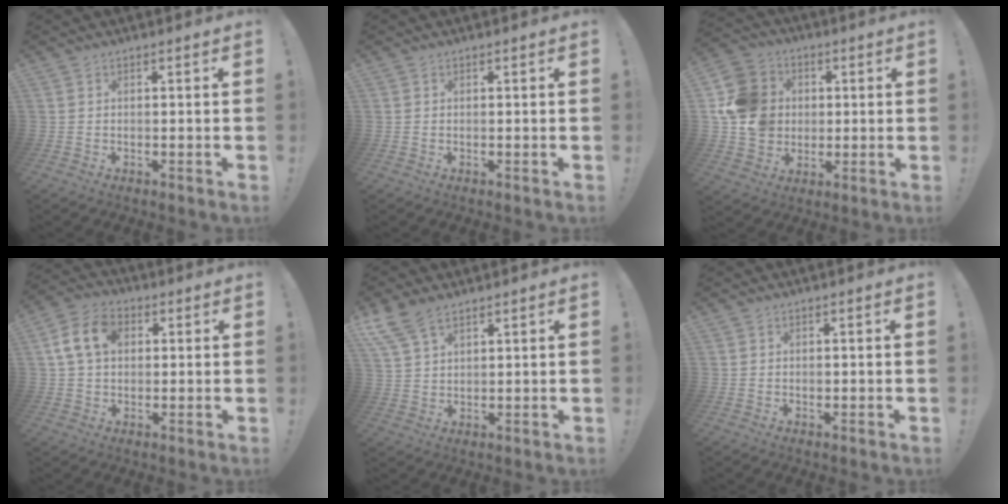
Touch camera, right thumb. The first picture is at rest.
{"total": 0.0}
{"total": 15.6, "force": [1.6, 13.9, 6.8], "torque": [-0.118, 0.008, 0.040]}
{"total": 10.9, "force": [2.8, 7.7, 7.2], "torque": [-0.124, 0.014, 0.055]}
{"total": 8.5, "force": [6.0, 3.8, 4.6], "torque": [-0.091, -0.018, 0.120]}
{"total": 0.5, "force": [-0.2, 0.4, 0.3], "torque": [-0.008, 0.002, -0.002]}